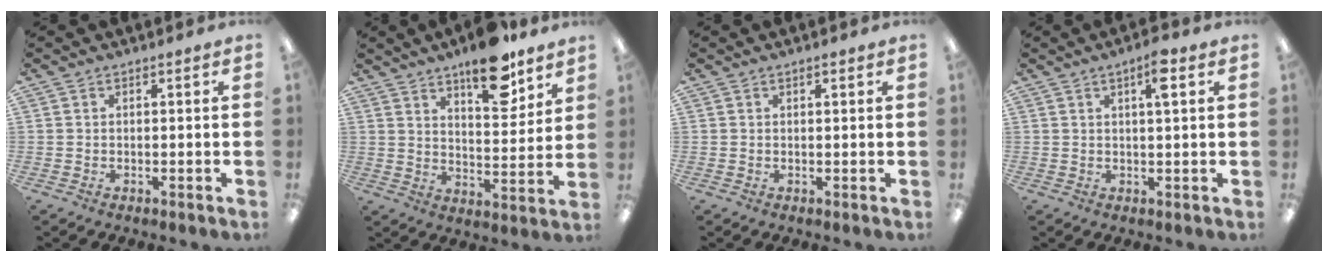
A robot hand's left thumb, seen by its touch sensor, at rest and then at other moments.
{"total": 14.4, "force": [10.6, 5.3, 8.0], "torque": [-0.104, -0.066, 0.180]}
{"total": 0.9, "force": [0.5, 0.1, 0.7], "torque": [-0.016, 0.001, 0.009]}
{"total": 5.3, "force": [2.6, 1.0, 4.5], "torque": [-0.071, -0.004, 0.037]}